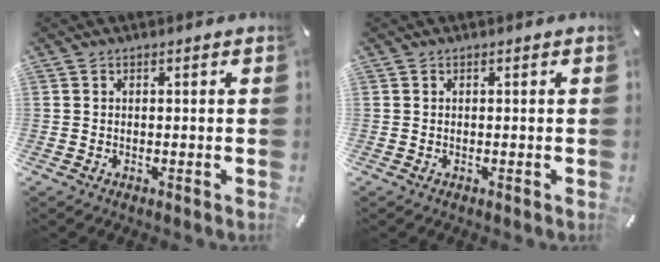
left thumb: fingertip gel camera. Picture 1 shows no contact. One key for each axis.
{"total": 0.0}